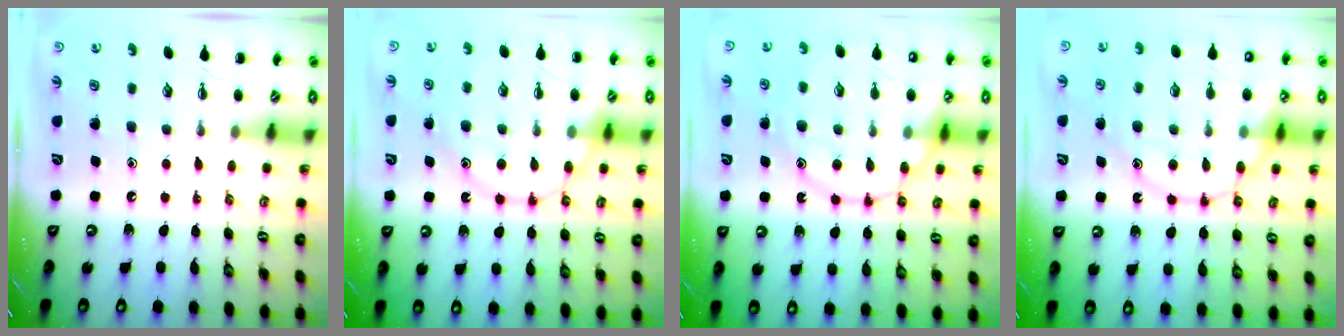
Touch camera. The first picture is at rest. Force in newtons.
{"total": 14.5, "press": 14.4, "slide": 1.3}
{"total": 17.0, "press": 16.9, "slide": 1.5}
{"total": 18.7, "press": 18.6, "slide": 1.9}